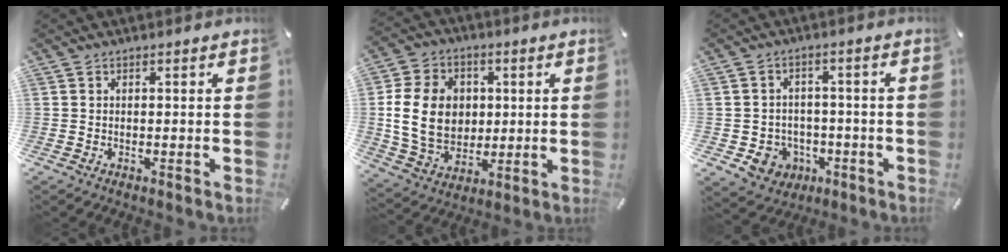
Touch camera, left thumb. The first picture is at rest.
{"total": 15.3, "force": [1.3, 12.4, 8.8], "torque": [-0.192, 0.008, 0.021]}
{"total": 7.2, "force": [-2.1, 6.7, 1.7], "torque": [-0.034, 0.010, -0.034]}